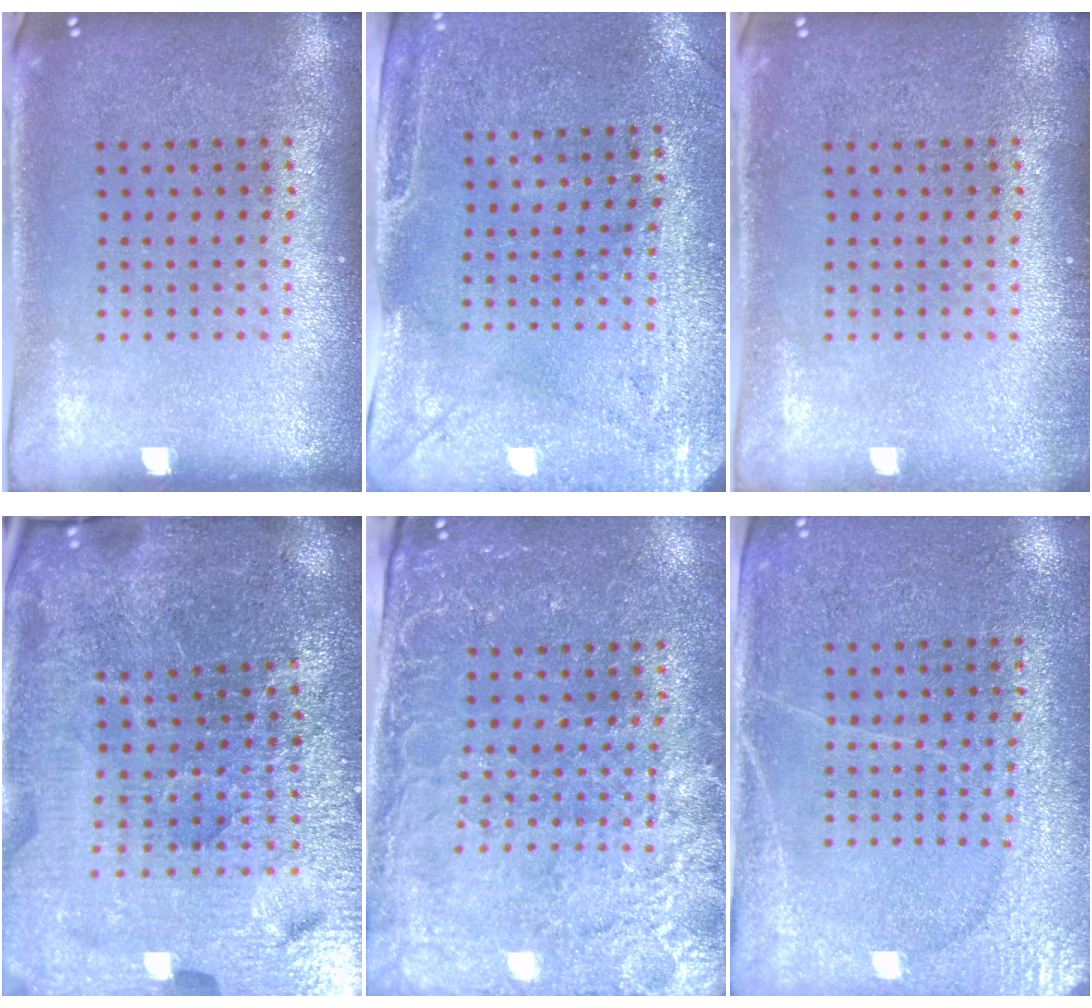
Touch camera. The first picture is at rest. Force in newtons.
{"total": 3.0, "press": 2.4, "slide": 1.8}
{"total": 0.8, "press": 0.8, "slide": 0.0}
{"total": 5.7, "press": 5.2, "slide": 2.2}
{"total": 3.1, "press": 2.9, "slide": 1.0}
{"total": 2.9, "press": 2.7, "slide": 1.1}